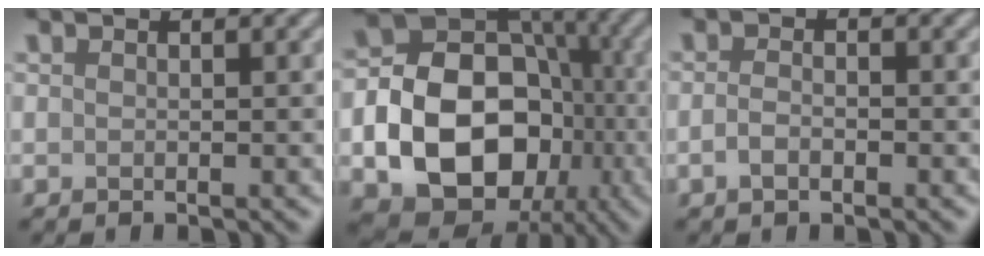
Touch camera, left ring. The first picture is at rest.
{"total": 14.1, "force": [-3.5, 10.4, 8.8], "torque": [-0.140, -0.010, -0.068]}
{"total": 1.7, "force": [-0.7, 0.9, 1.3], "torque": [-0.025, 0.000, -0.017]}